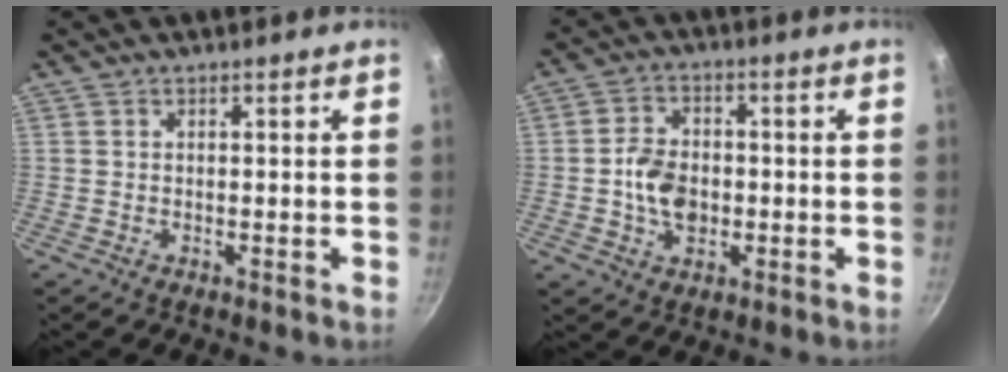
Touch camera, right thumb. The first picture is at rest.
{"total": 7.9, "force": [-1.0, 5.6, 5.5], "torque": [-0.081, 0.010, -0.018]}